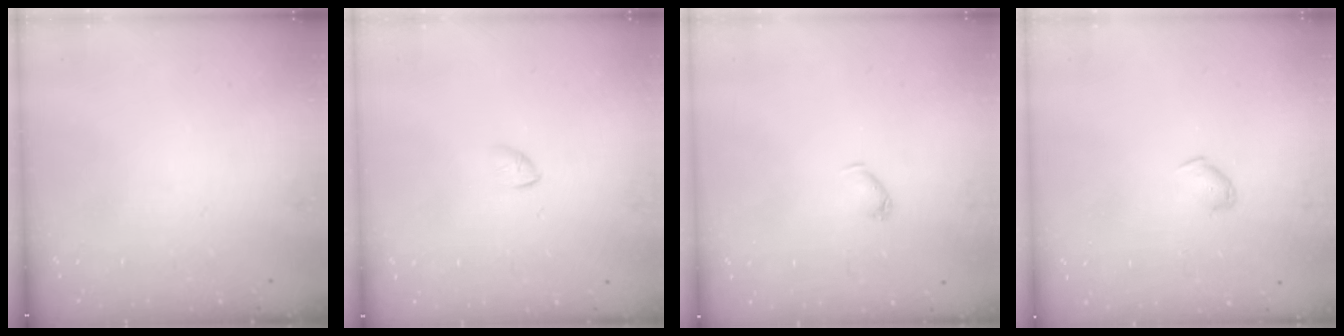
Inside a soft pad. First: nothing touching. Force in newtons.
{"total": 1.3, "press": 1.2, "slide": 0.4}
{"total": 2.8, "press": 2.8, "slide": 0.4}
{"total": 5.3, "press": 5.2, "slide": 0.7}